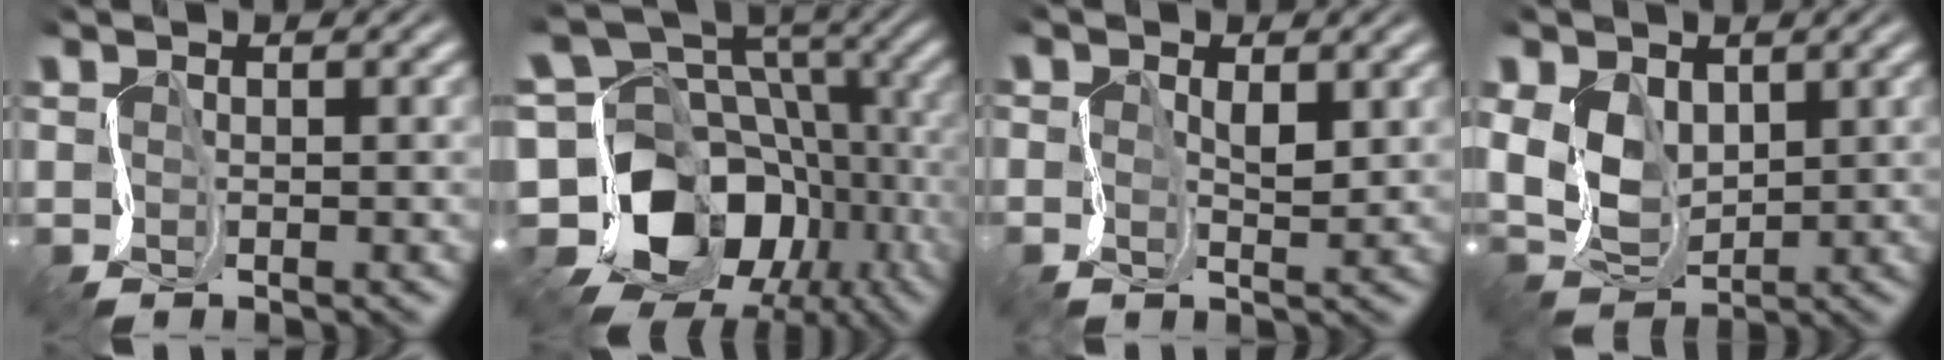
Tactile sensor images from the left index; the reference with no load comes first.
{"total": 13.5, "force": [-6.9, 10.1, 5.9], "torque": [-0.126, 0.018, -0.124]}
{"total": 1.2, "force": [-0.2, 0.6, 1.0], "torque": [-0.030, 0.000, -0.006]}
{"total": 4.9, "force": [0.9, 3.6, 3.3], "torque": [-0.088, -0.002, 0.012]}